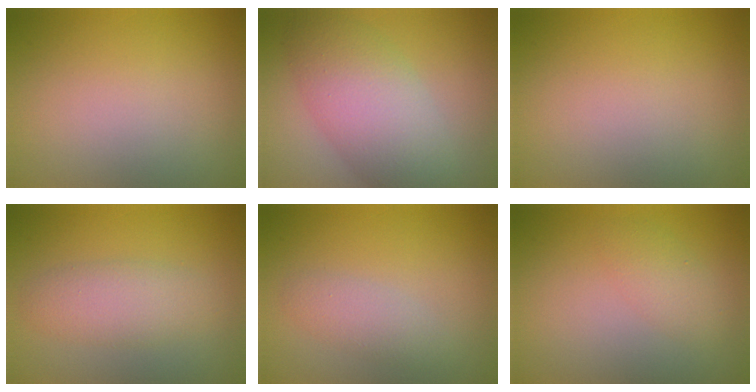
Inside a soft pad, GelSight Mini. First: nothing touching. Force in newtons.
{"total": 7.1, "press": 7.1, "slide": 0.4}
{"total": 0.0}
{"total": 3.3, "press": 3.3, "slide": 0.0}
{"total": 1.9, "press": 1.9, "slide": 0.1}
{"total": 1.9, "press": 1.9, "slide": 0.0}